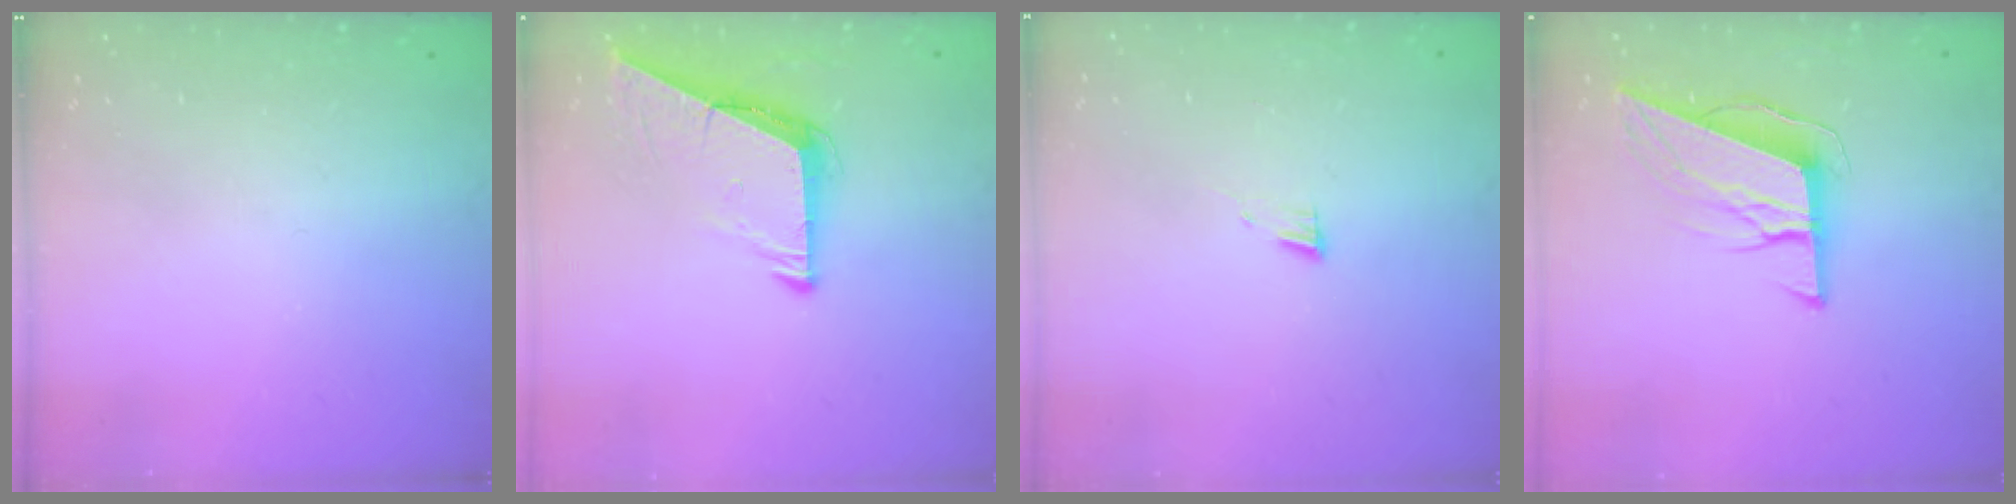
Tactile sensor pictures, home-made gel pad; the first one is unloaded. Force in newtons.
{"total": 8.6, "press": 8.5, "slide": 0.8}
{"total": 4.9, "press": 4.9, "slide": 0.5}
{"total": 10.3, "press": 9.8, "slide": 3.0}